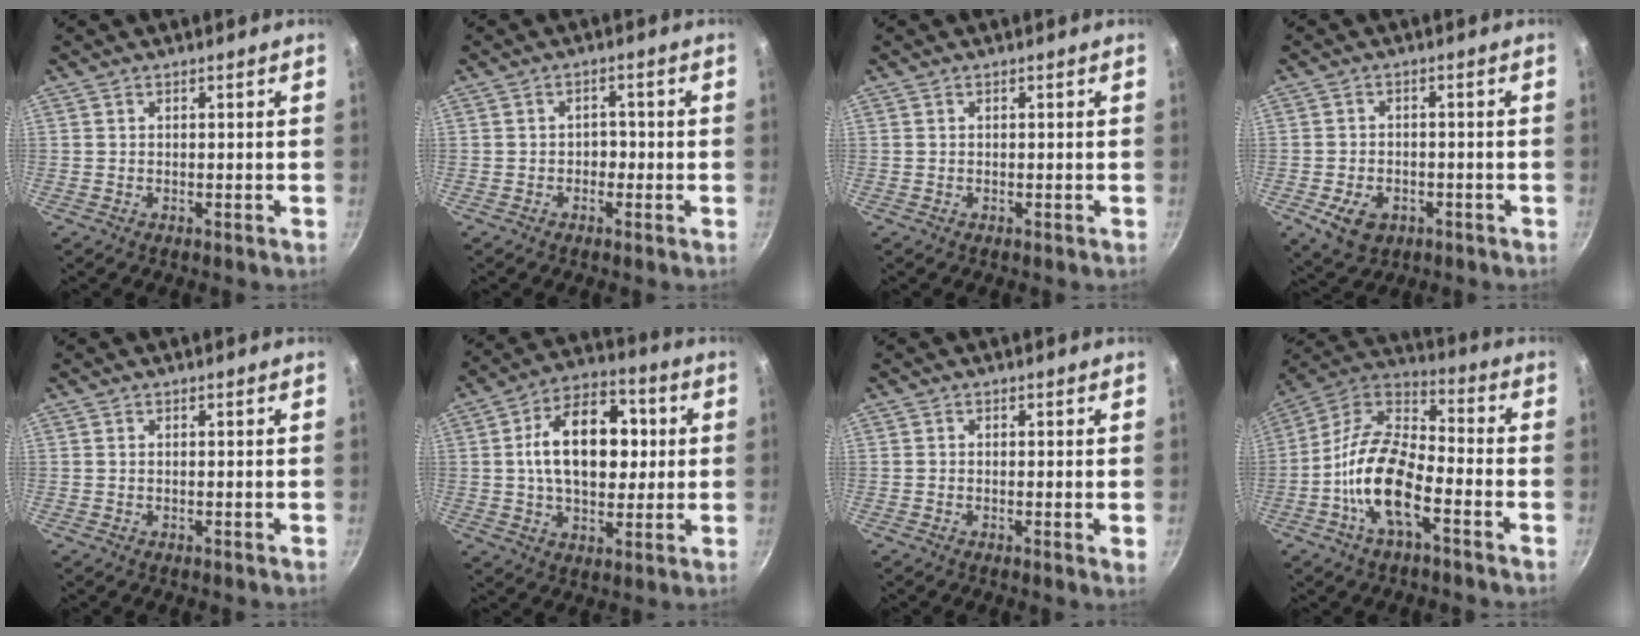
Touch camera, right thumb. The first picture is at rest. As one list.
[{"total": 2.2, "force": [-0.8, 1.8, 1.0], "torque": [0.006, 0.013, -0.013]}, {"total": 0.0}, {"total": 7.0, "force": [-2.7, 5.0, 4.2], "torque": [-0.061, 0.010, -0.037]}, {"total": 0.0}, {"total": 17.7, "force": [2.2, 11.2, 13.5], "torque": [-0.176, 0.019, 0.024]}, {"total": 1.2, "force": [0.0, 0.1, 1.2], "torque": [-0.018, -0.005, -0.006]}, {"total": 15.6, "force": [-5.9, 6.8, 12.7], "torque": [-0.232, 0.048, -0.133]}]